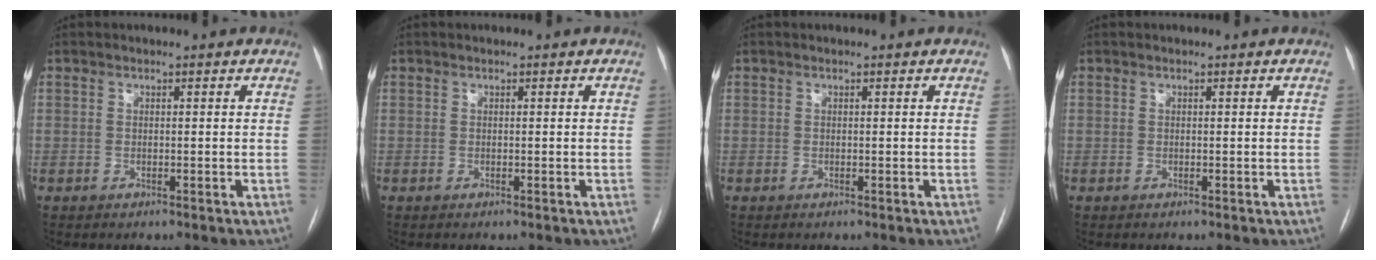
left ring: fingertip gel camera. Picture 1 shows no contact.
{"total": 0.0}
{"total": 0.0}
{"total": 0.0}